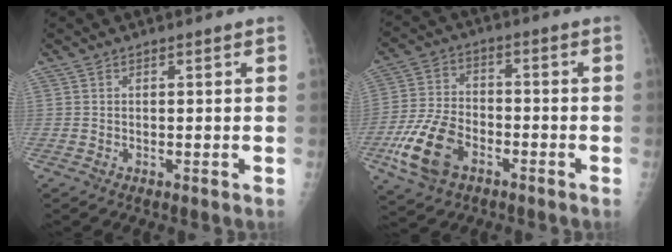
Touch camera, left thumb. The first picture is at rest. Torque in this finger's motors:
{"motor_torque": [-1.18, 1.98, 0.15, 0.18, 0.20]}